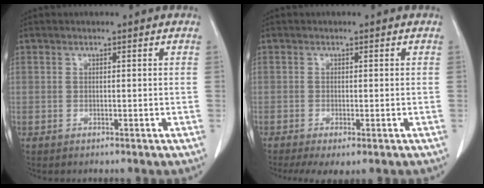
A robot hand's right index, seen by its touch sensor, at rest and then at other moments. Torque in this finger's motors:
{"motor_torque": [1.10, -1.04, 0.41, 0.09]}